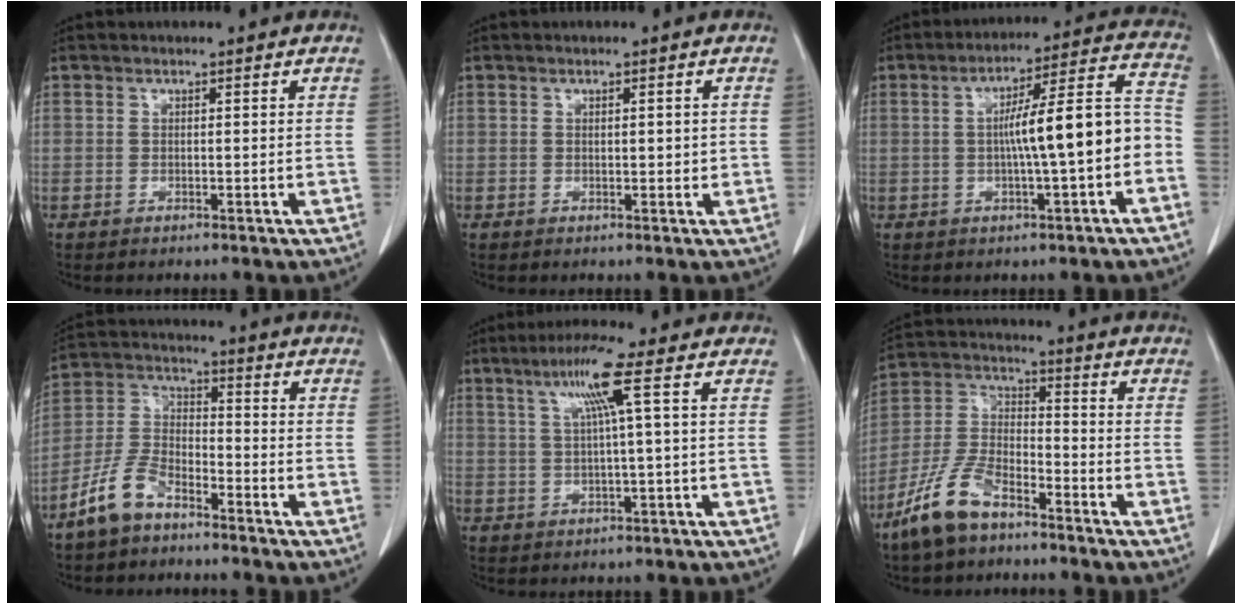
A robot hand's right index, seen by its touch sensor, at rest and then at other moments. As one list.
[{"total": 1.8, "force": [0.1, 0.8, 1.6], "torque": [-0.022, -0.002, 0.002]}, {"total": 12.7, "force": [-2.2, 1.1, 12.4], "torque": [-0.185, 0.035, -0.033]}, {"total": 8.2, "force": [-5.9, 3.4, 4.5], "torque": [-0.111, 0.002, -0.126]}, {"total": 6.8, "force": [2.6, -1.3, 6.1], "torque": [-0.116, 0.012, 0.050]}, {"total": 10.8, "force": [-7.7, 3.9, 6.6], "torque": [-0.153, -0.005, -0.157]}]